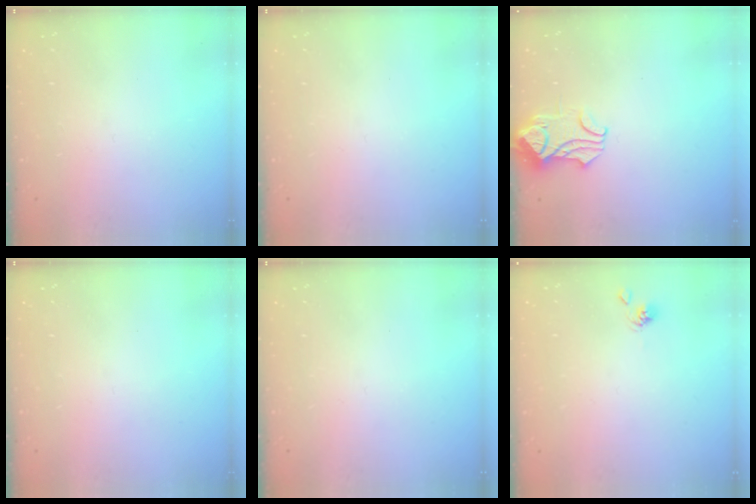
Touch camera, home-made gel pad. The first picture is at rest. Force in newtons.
{"total": 0.0}
{"total": 1.2, "press": 0.0, "slide": 1.2}
{"total": 0.0}
{"total": 0.0}
{"total": 2.0, "press": 1.9, "slide": 0.3}